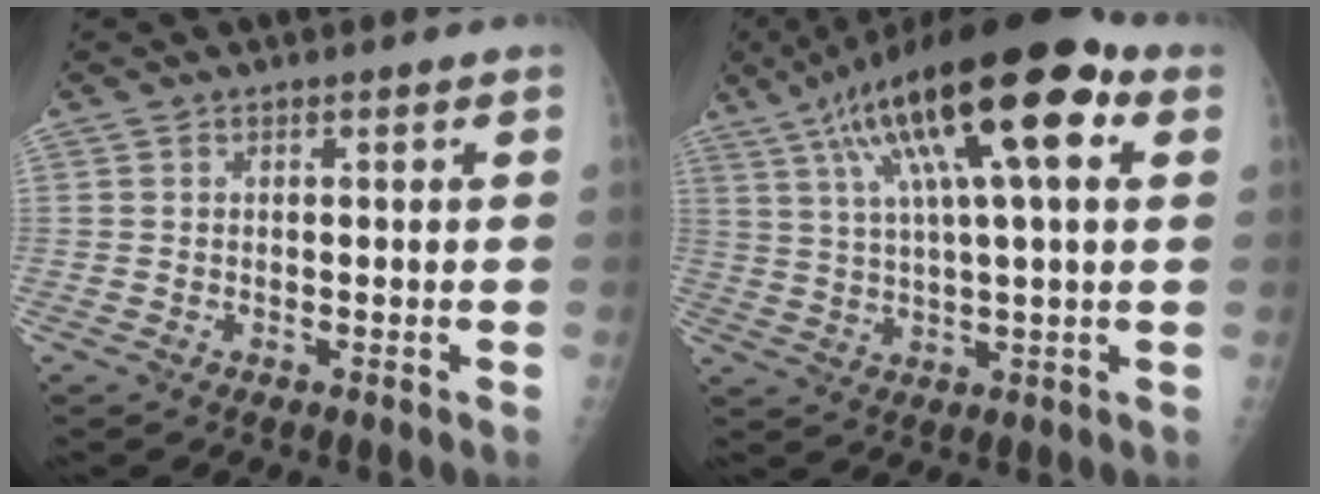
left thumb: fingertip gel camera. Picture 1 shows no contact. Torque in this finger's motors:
{"motor_torque": [1.32, 0.84, 2.18, -0.58, 0.64]}